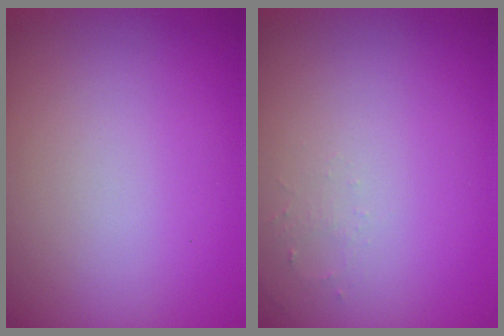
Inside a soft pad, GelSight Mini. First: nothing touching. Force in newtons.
{"total": 0.8, "press": 0.8, "slide": 0.3}